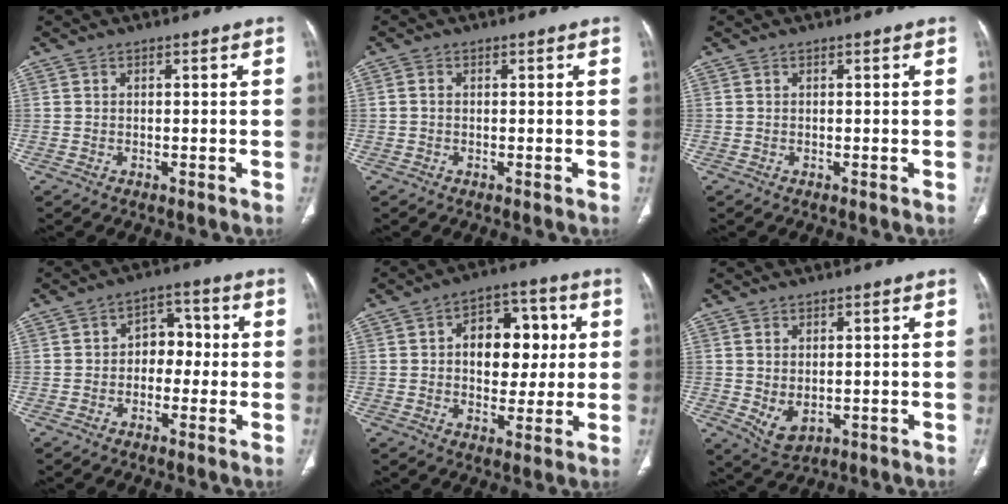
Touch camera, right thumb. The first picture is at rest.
{"total": 0.8, "force": [-0.1, 0.6, 0.5], "torque": [-0.008, 0.001, -0.004]}
{"total": 0.0}
{"total": 6.1, "force": [-0.3, 4.5, 4.1], "torque": [-0.025, 0.022, -0.015]}
{"total": 13.2, "force": [1.9, 8.7, 9.7], "torque": [-0.090, 0.016, 0.027]}
{"total": 4.6, "force": [-0.3, 2.9, 3.6], "torque": [-0.062, -0.009, 0.012]}